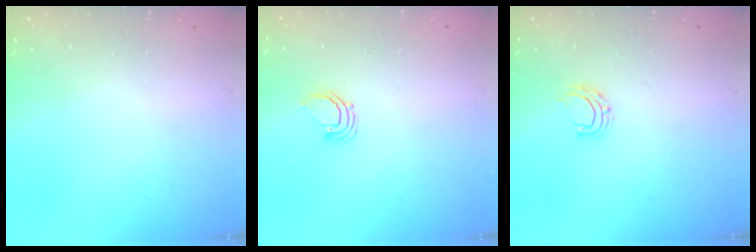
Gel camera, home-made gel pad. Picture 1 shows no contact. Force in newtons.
{"total": 2.5, "press": 2.5, "slide": 0.1}
{"total": 5.4, "press": 5.4, "slide": 0.5}